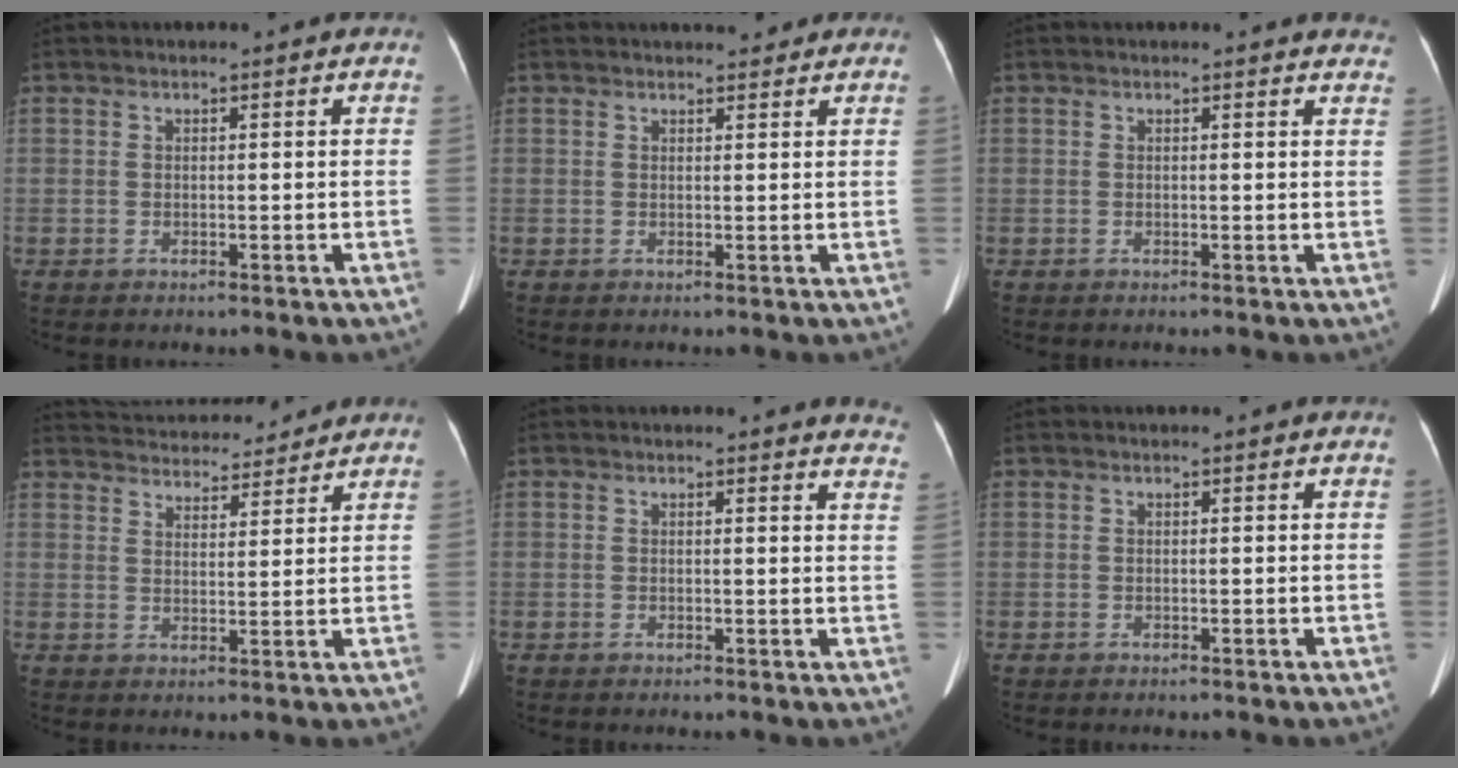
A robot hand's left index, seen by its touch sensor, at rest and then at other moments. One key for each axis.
{"total": 4.4, "fx": 3.9, "fy": 1.1, "fz": 1.7, "tx": -0.014, "ty": 0.012, "tz": 0.047}
{"total": 4.4, "fx": 4.2, "fy": 1.1, "fz": 0.5, "tx": 0.012, "ty": -0.013, "tz": 0.018}
{"total": 13.5, "fx": 12.9, "fy": 2.7, "fz": 3.1, "tx": -0.049, "ty": 0.026, "tz": 0.191}
{"total": 5.3, "fx": 5.2, "fy": 0.8, "fz": 0.5, "tx": 0.013, "ty": -0.027, "tz": 0.021}
{"total": 0.0}